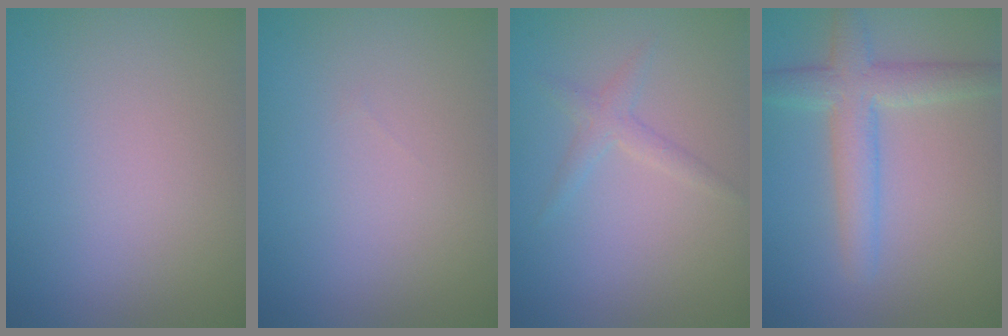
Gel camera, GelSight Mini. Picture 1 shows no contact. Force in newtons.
{"total": 0.0}
{"total": 1.4, "press": 1.4, "slide": 0.1}
{"total": 4.2, "press": 4.2, "slide": 0.2}